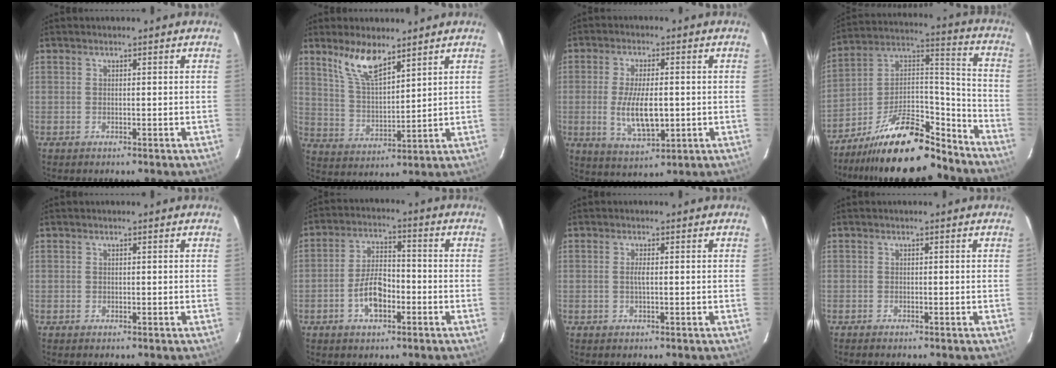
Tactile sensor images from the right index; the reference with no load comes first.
{"total": 9.0, "force": [6.4, 2.8, 5.6], "torque": [-0.107, 0.004, 0.134]}
{"total": 9.8, "force": [-1.2, 3.8, 8.9], "torque": [-0.175, -0.014, -0.015]}
{"total": 21.3, "force": [-16.4, 6.9, 11.7], "torque": [-0.206, 0.028, -0.261]}
{"total": 0.0}
{"total": 7.6, "force": [-3.1, 3.8, 5.7], "torque": [-0.115, 0.012, -0.050]}
{"total": 1.3, "force": [0.0, -0.1, 1.3], "torque": [-0.026, -0.001, -0.001]}
{"total": 0.8, "force": [-0.7, 0.2, 0.2], "torque": [-0.008, -0.002, -0.014]}